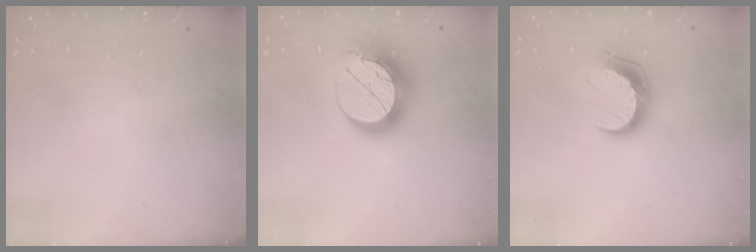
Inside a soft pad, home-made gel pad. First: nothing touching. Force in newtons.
{"total": 14.5, "press": 14.4, "slide": 1.0}
{"total": 10.5, "press": 10.5, "slide": 0.4}